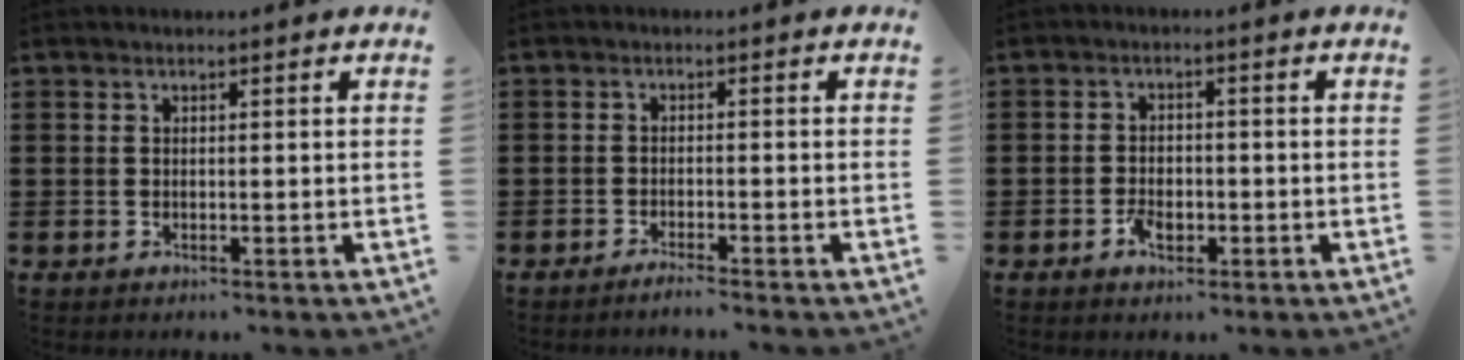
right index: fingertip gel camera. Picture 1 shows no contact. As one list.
[{"total": 1.6, "force": [-1.5, -0.3, 0.5], "torque": [-0.008, 0.000, -0.028]}, {"total": 2.9, "force": [-1.4, 1.8, 1.8], "torque": [-0.033, 0.005, -0.024]}]